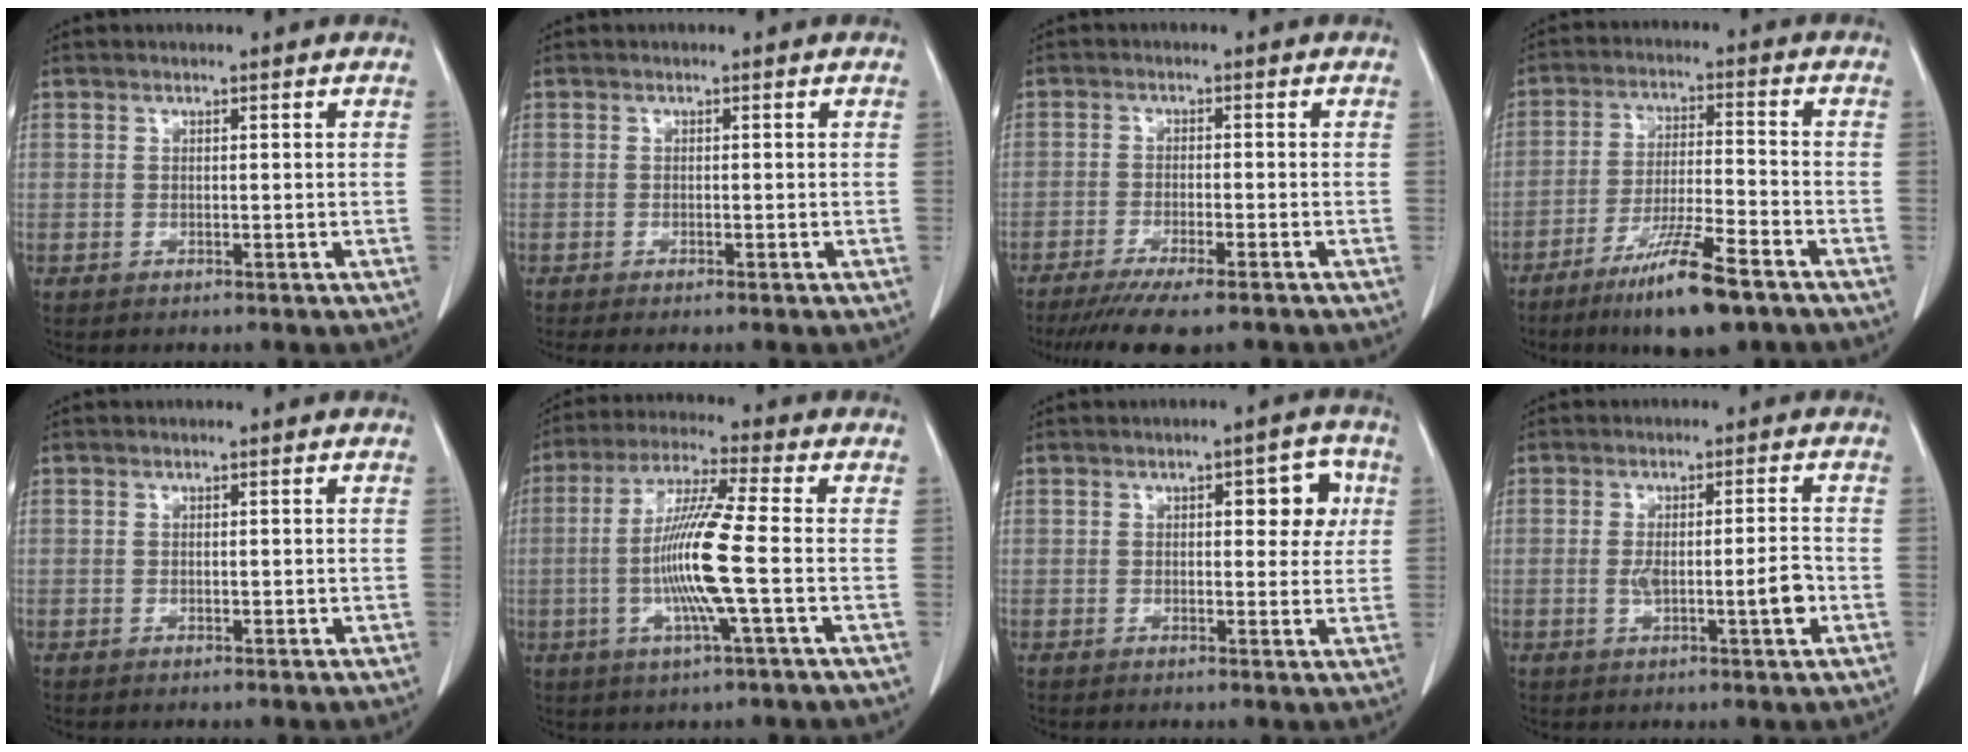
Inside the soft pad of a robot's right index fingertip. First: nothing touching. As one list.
[{"total": 1.3, "force": [-1.0, -0.1, 0.8], "torque": [-0.013, -0.002, -0.016]}, {"total": 9.8, "force": [-7.8, 0.8, 5.8], "torque": [-0.080, -0.020, -0.120]}, {"total": 11.4, "force": [-7.5, 0.9, 8.5], "torque": [-0.155, -0.026, -0.130]}, {"total": 0.6, "force": [0.0, 0.4, 0.5], "torque": [-0.006, 0.001, 0.002]}, {"total": 11.7, "force": [-1.7, -0.5, 11.6], "torque": [-0.226, -0.005, -0.040]}, {"total": 5.8, "force": [1.6, 2.4, 5.0], "torque": [-0.052, 0.016, 0.019]}, {"total": 5.8, "force": [-1.2, 0.9, 5.6], "torque": [-0.093, 0.002, -0.015]}]